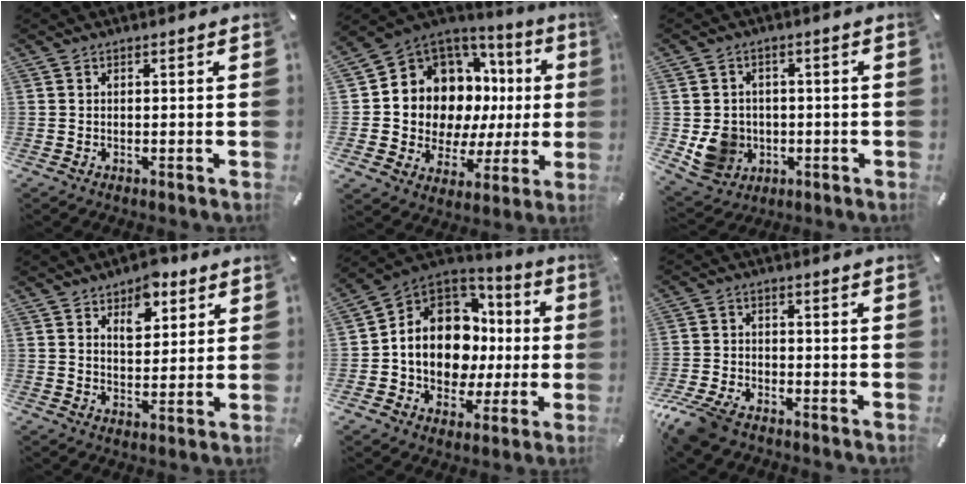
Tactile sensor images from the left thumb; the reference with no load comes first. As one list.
[{"total": 11.2, "force": [3.9, 9.4, 4.9], "torque": [-0.090, -0.073, 0.080]}, {"total": 8.5, "force": [-0.9, 8.2, 2.2], "torque": [-0.057, 0.002, -0.012]}, {"total": 7.6, "force": [4.4, 5.0, 3.7], "torque": [-0.034, -0.016, 0.071]}, {"total": 13.8, "force": [1.1, 11.4, 7.6], "torque": [-0.148, -0.019, 0.026]}, {"total": 7.3, "force": [-5.8, 3.4, 2.8], "torque": [-0.074, 0.018, -0.115]}]